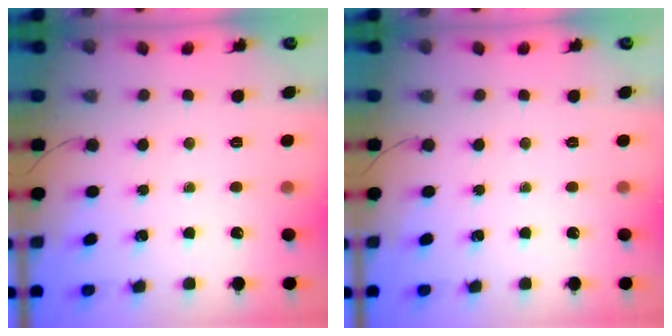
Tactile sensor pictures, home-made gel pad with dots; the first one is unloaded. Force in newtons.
{"total": 0.0}